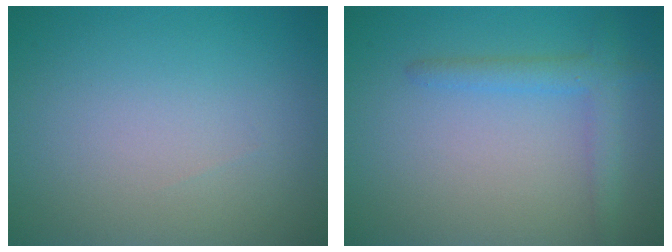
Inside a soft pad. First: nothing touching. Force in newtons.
{"total": 2.3, "press": 2.3, "slide": 0.1}